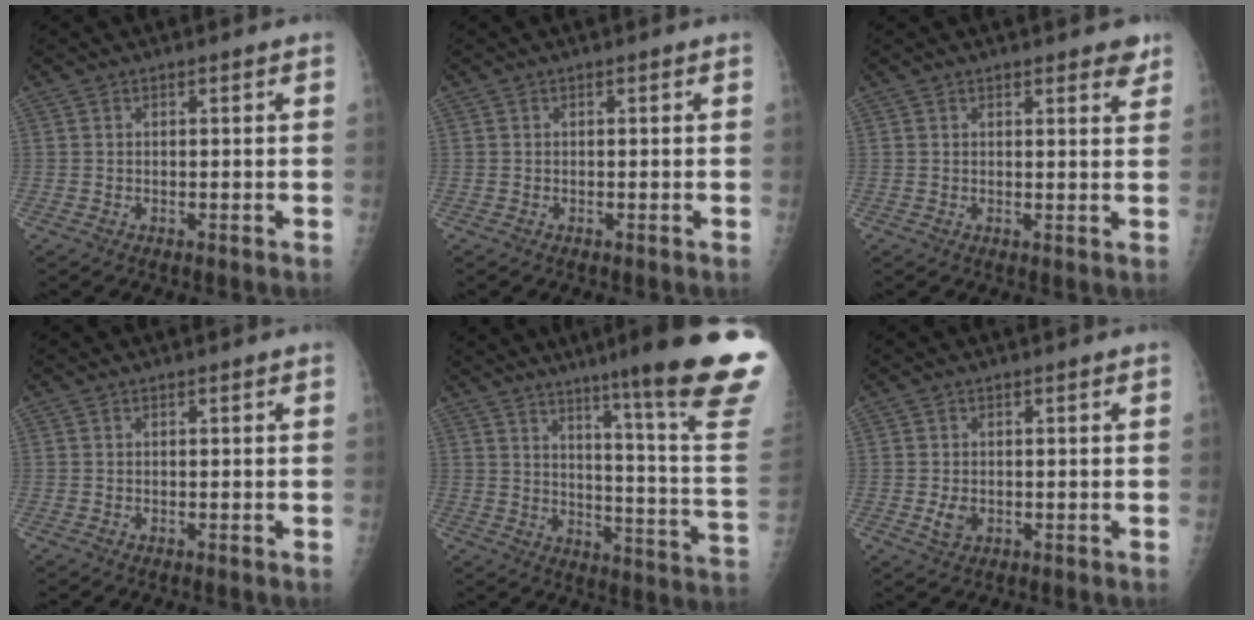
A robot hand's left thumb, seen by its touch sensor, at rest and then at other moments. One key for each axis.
{"total": 0.0}
{"total": 3.9, "fx": 2.9, "fy": 1.2, "fz": 2.3, "tx": -0.008, "ty": -0.012, "tz": 0.034}
{"total": 0.0}
{"total": 25.1, "fx": 17.2, "fy": 0.0, "fz": 18.3, "tx": -0.220, "ty": -0.114, "tz": 0.233}
{"total": 2.4, "fx": -0.2, "fy": 1.6, "fz": 1.8, "tx": -0.029, "ty": -0.004, "tz": 0.002}